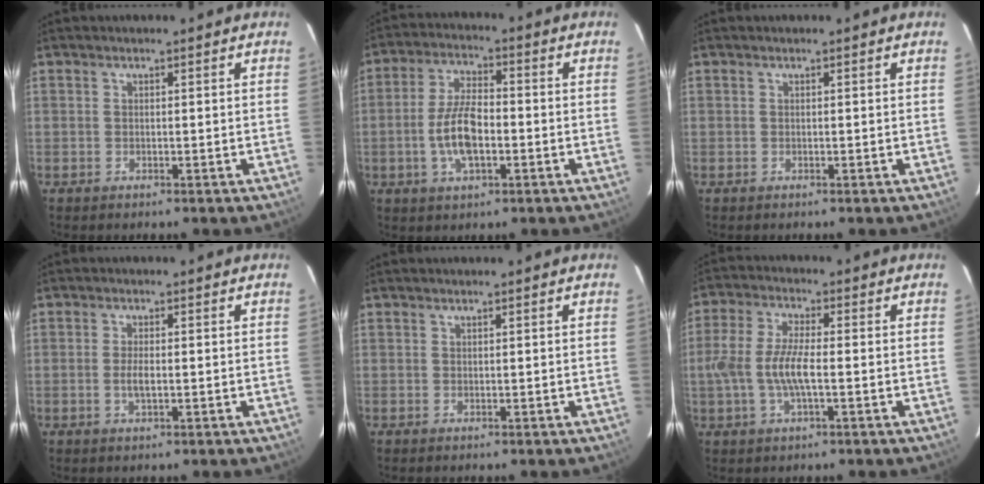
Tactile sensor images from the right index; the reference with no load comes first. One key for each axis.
{"total": 9.3, "fx": -2.2, "fy": 3.9, "fz": 8.1, "tx": -0.166, "ty": 0.005, "tz": -0.040}
{"total": 0.0}
{"total": 2.5, "fx": -0.4, "fy": 0.7, "fz": 2.4, "tx": -0.048, "ty": -0.003, "tz": -0.007}
{"total": 0.0}
{"total": 8.3, "fx": -1.4, "fy": 2.5, "fz": 7.8, "tx": -0.164, "ty": 0.002, "tz": -0.030}